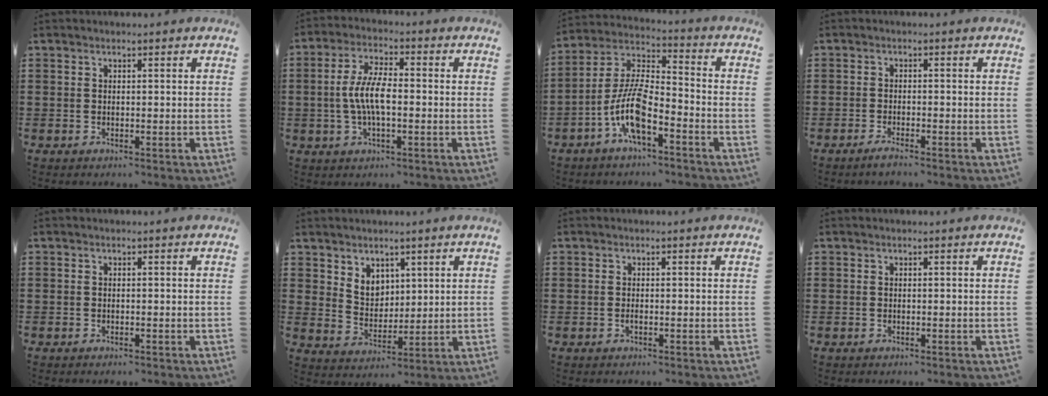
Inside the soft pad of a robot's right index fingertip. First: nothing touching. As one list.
[{"total": 6.8, "force": [-0.7, 2.5, 6.3], "torque": [-0.138, -0.002, -0.020]}, {"total": 9.9, "force": [-5.1, 3.1, 7.8], "torque": [-0.192, -0.010, -0.104]}, {"total": 1.6, "force": [-1.3, 0.0, 0.8], "torque": [-0.014, -0.002, -0.024]}, {"total": 0.0}, {"total": 4.8, "force": [3.4, 3.3, 0.8], "torque": [-0.032, 0.003, 0.064]}, {"total": 0.5, "force": [-0.3, 0.1, 0.5], "torque": [-0.009, -0.003, -0.004]}, {"total": 0.0}]